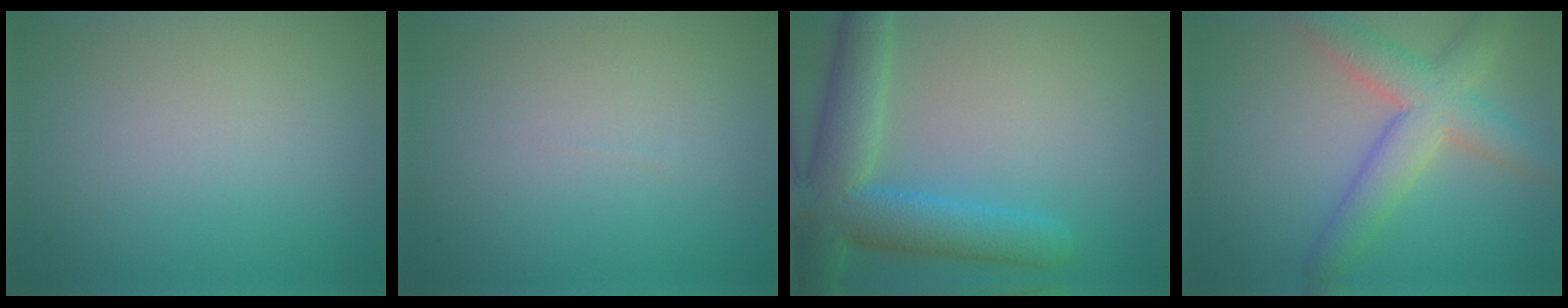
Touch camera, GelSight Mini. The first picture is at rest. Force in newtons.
{"total": 0.0}
{"total": 7.9, "press": 7.9, "slide": 0.3}
{"total": 5.9, "press": 5.9, "slide": 0.4}